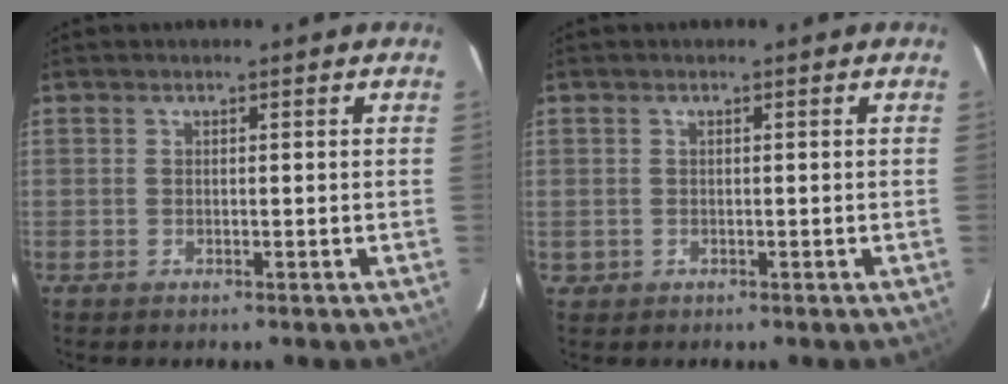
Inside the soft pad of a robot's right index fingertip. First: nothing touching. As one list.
[{"total": 1.3, "force": [-0.2, 1.3, 0.0], "torque": [-0.001, 0.002, 0.000]}]